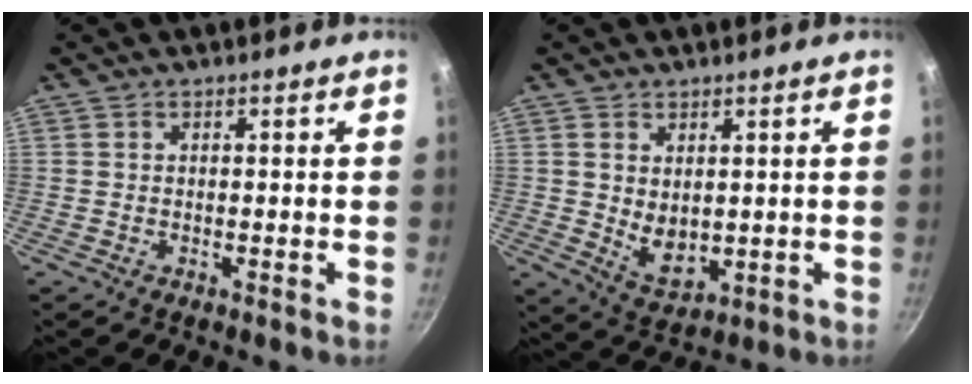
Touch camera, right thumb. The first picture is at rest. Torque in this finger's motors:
{"motor_torque": [-0.74, 0.41, 0.21, 0.21, 0.04]}